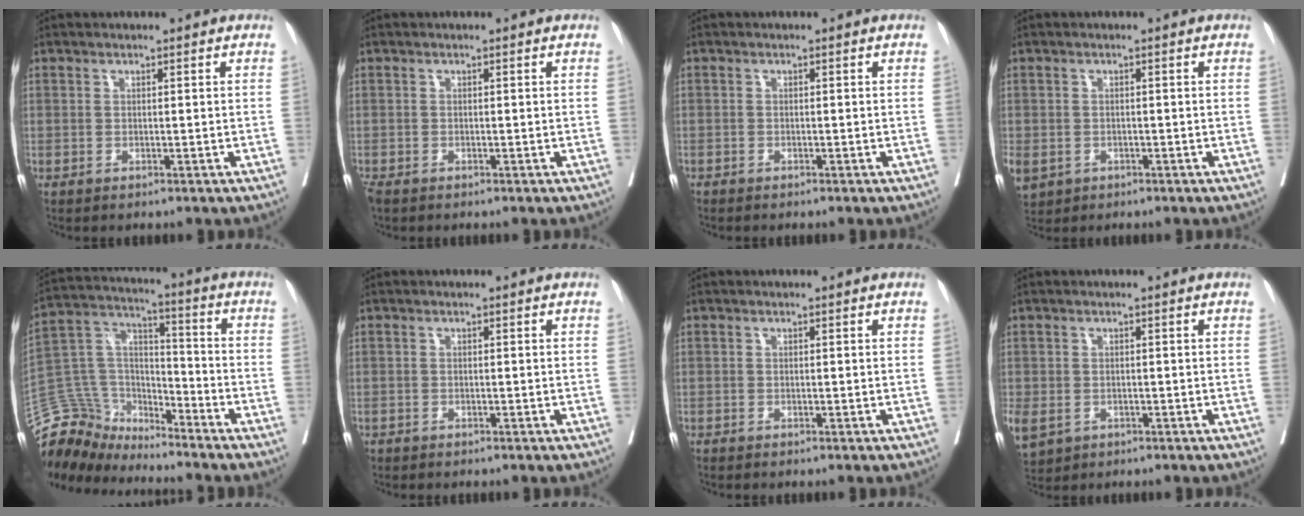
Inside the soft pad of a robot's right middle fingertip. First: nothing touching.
{"total": 1.5, "force": [-1.1, 0.7, 0.7], "torque": [-0.020, -0.006, -0.020]}
{"total": 0.7, "force": [-0.4, 0.1, -0.5], "torque": [-0.001, 0.004, -0.012]}
{"total": 7.9, "force": [-3.2, 6.7, 2.7], "torque": [-0.098, -0.004, -0.044]}
{"total": 13.5, "force": [-13.0, 3.6, 0.9], "torque": [-0.030, 0.054, -0.247]}
{"total": 0.6, "force": [-0.4, 0.0, -0.5], "torque": [-0.003, 0.002, -0.013]}
{"total": 0.6, "force": [-0.2, -0.3, -0.5], "torque": [0.007, 0.002, -0.009]}
{"total": 7.2, "force": [-2.9, 5.9, 3.0], "torque": [-0.101, -0.006, -0.039]}